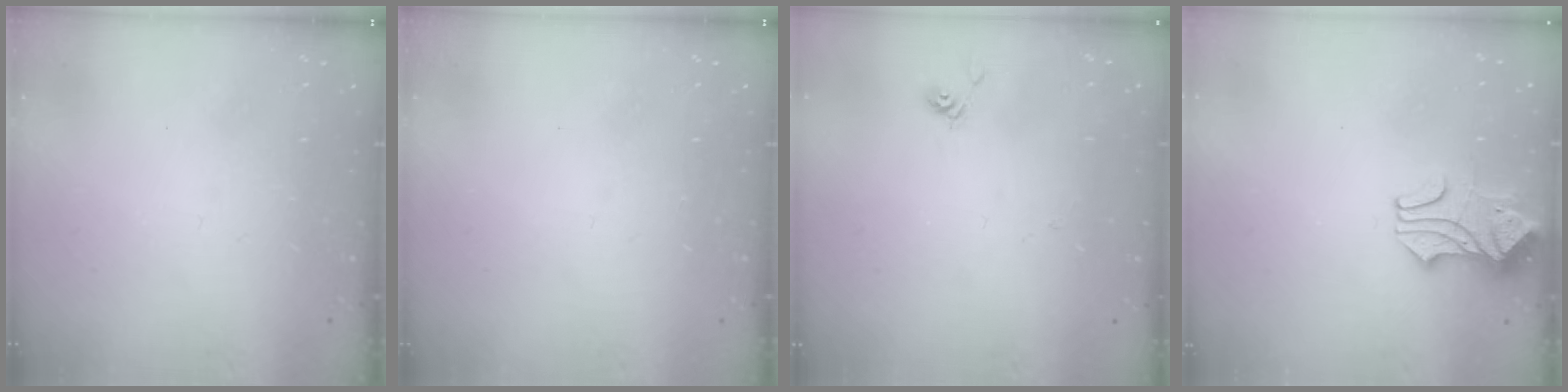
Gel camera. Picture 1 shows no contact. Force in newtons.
{"total": 0.0}
{"total": 5.7, "press": 5.7, "slide": 0.2}
{"total": 1.7, "press": 1.2, "slide": 1.1}